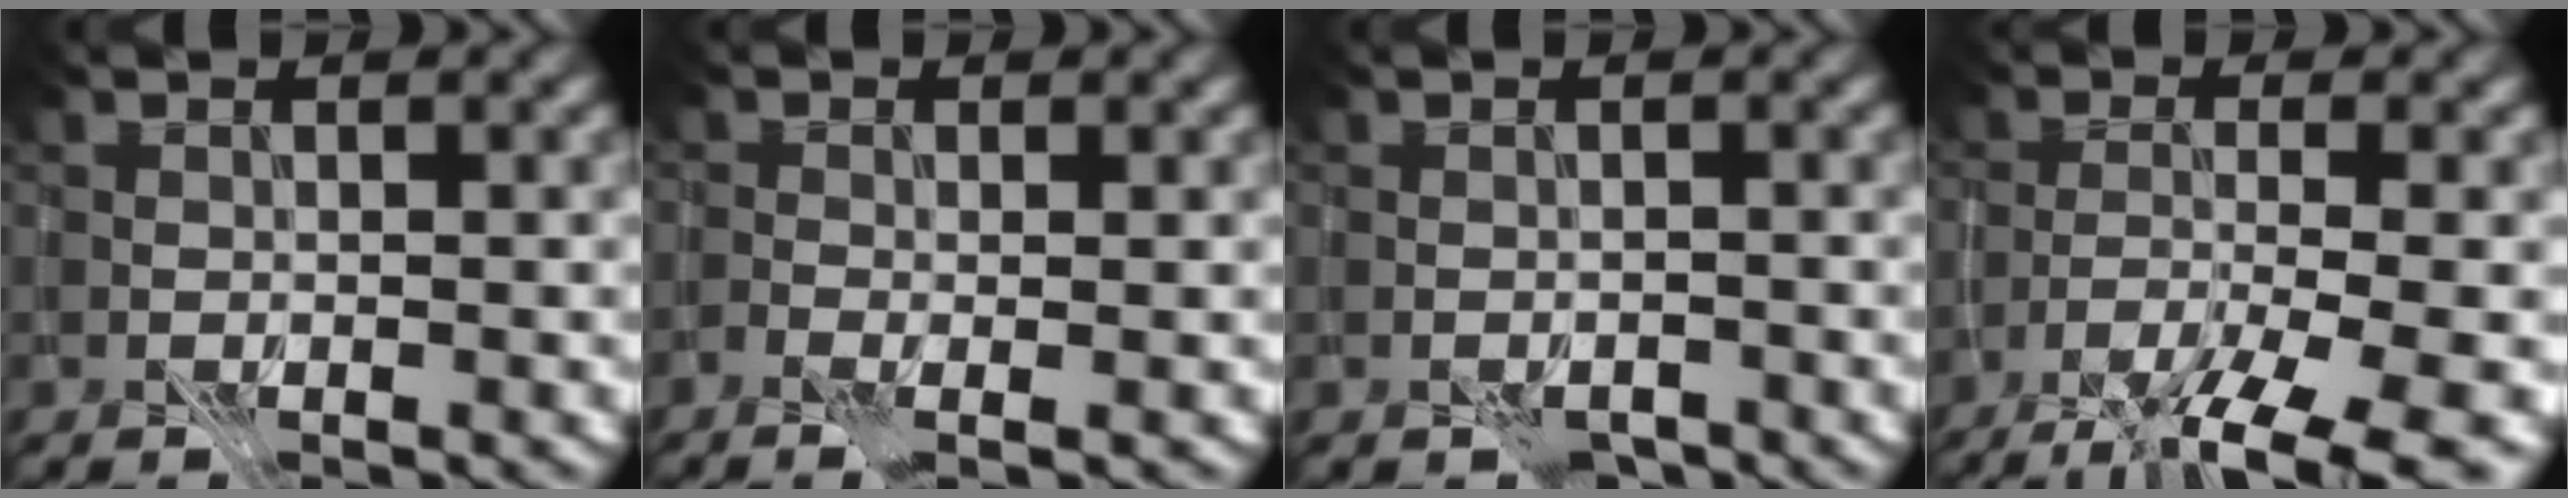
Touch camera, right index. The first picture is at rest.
{"total": 2.2, "force": [-0.7, 0.9, 1.9], "torque": [-0.018, 0.007, -0.015]}
{"total": 1.4, "force": [-1.1, 0.8, 0.5], "torque": [-0.006, 0.002, -0.017]}
{"total": 8.6, "force": [-5.8, 1.8, 6.1], "torque": [-0.101, -0.002, -0.097]}